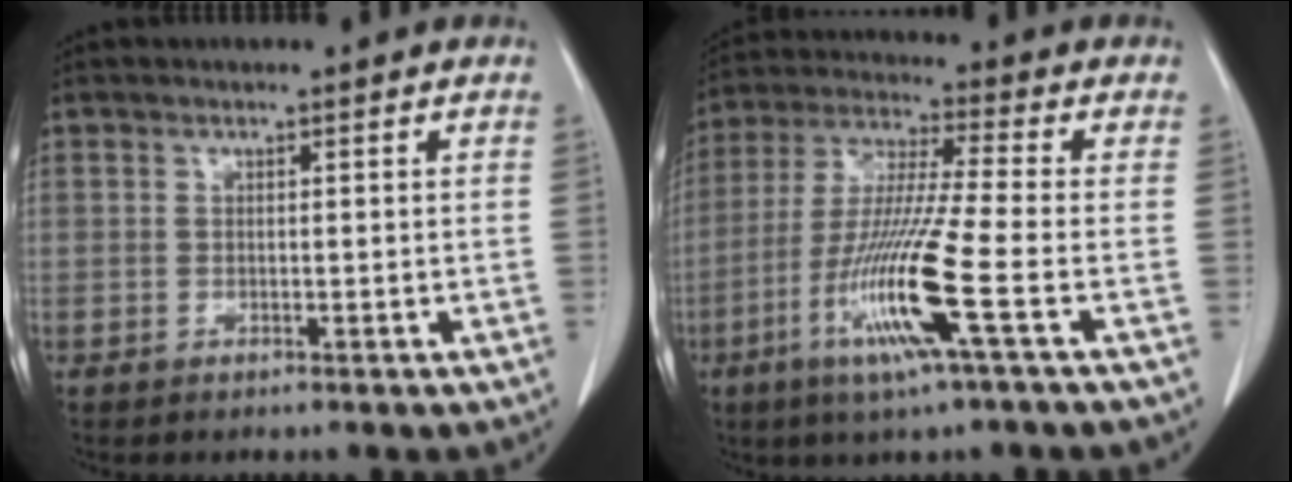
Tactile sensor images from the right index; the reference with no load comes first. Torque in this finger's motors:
{"motor_torque": [2.14, 0.00, 1.05, 0.21]}